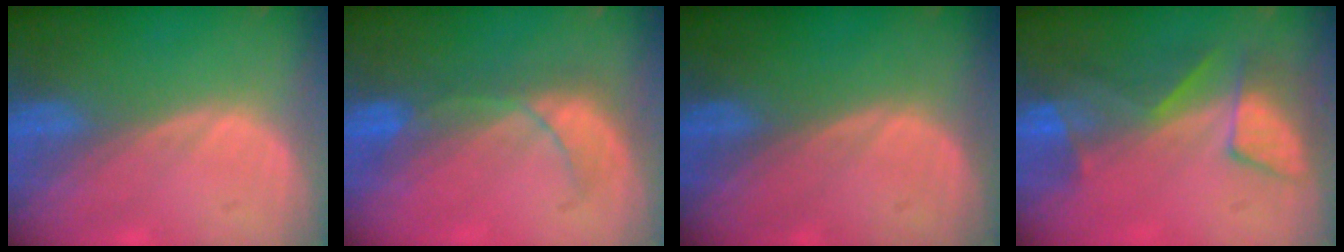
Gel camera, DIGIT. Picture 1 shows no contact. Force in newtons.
{"total": 5.1, "press": 5.1, "slide": 0.7}
{"total": 0.0}
{"total": 8.1, "press": 7.2, "slide": 3.7}